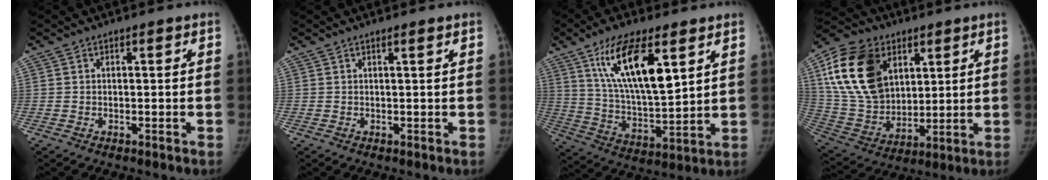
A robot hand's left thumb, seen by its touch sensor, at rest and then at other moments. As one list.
[{"total": 0.6, "force": [0.4, -0.2, 0.5], "torque": [-0.015, -0.003, 0.011]}, {"total": 17.4, "force": [8.1, 6.1, 14.1], "torque": [-0.232, -0.040, 0.152]}, {"total": 22.0, "force": [7.8, 15.3, 13.8], "torque": [-0.246, -0.017, 0.151]}]